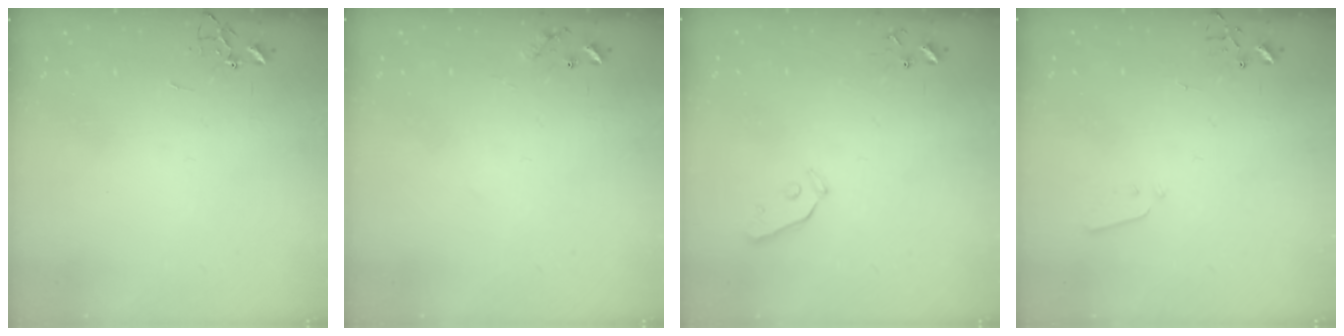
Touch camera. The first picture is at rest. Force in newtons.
{"total": 7.2, "press": 7.2, "slide": 0.5}
{"total": 3.8, "press": 3.8, "slide": 0.4}
{"total": 3.2, "press": 3.1, "slide": 0.7}